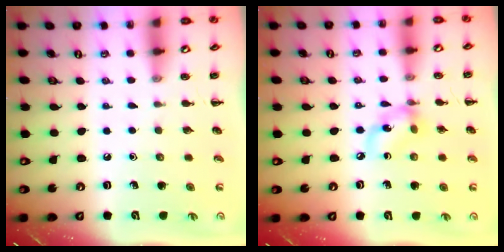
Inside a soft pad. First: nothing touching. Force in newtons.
{"total": 8.0, "press": 7.9, "slide": 1.5}